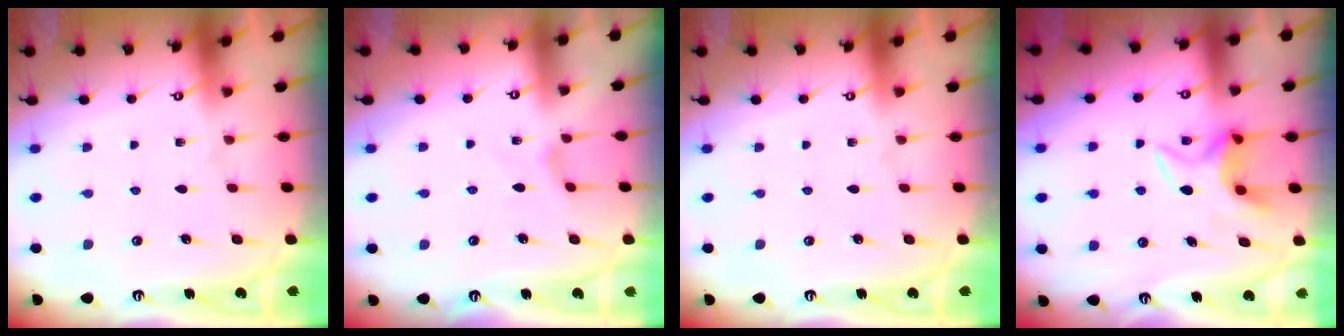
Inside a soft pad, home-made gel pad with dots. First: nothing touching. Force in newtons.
{"total": 2.0, "press": 2.0, "slide": 0.4}
{"total": 0.0}
{"total": 6.6, "press": 6.6, "slide": 0.3}